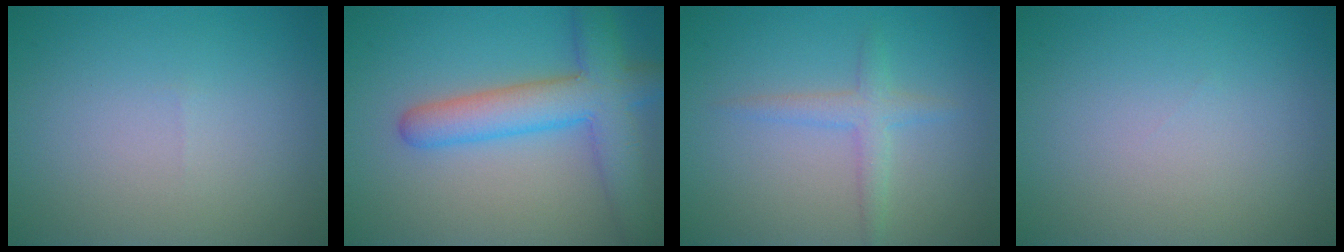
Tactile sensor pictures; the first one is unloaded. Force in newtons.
{"total": 6.6, "press": 6.6, "slide": 0.4}
{"total": 2.0, "press": 2.0, "slide": 0.1}
{"total": 0.0}